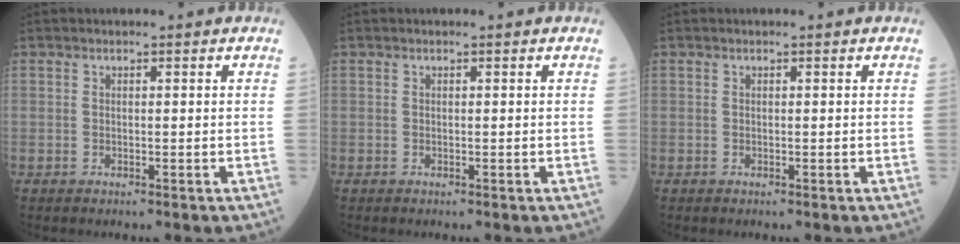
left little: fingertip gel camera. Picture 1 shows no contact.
{"total": 0.0}
{"total": 0.0}